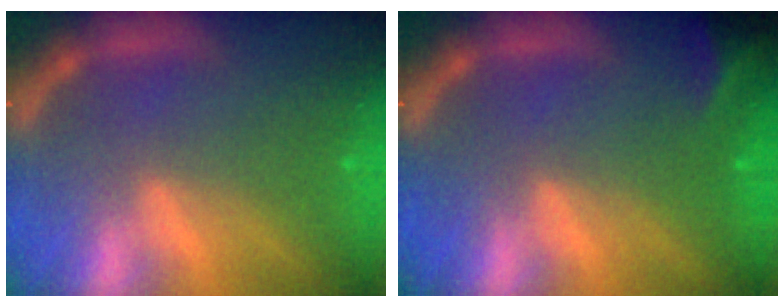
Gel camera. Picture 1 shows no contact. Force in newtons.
{"total": 2.9}